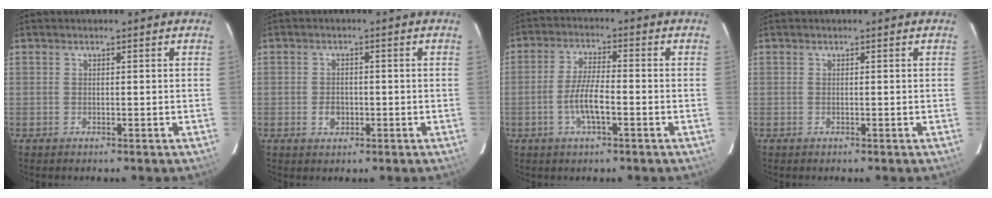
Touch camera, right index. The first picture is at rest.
{"total": 2.7, "force": [-0.8, 2.2, 1.4], "torque": [-0.027, 0.002, -0.011]}
{"total": 6.4, "force": [-2.3, 1.5, 5.8], "torque": [-0.116, 0.003, -0.045]}
{"total": 0.0}